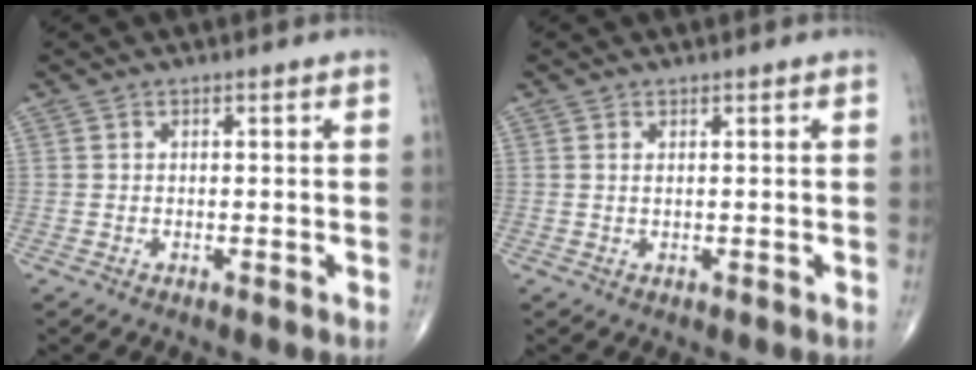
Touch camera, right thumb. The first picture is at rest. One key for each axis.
{"total": 0.7, "fx": 0.3, "fy": 0.2, "fz": 0.6, "tx": -0.012, "ty": 0.001, "tz": 0.006}